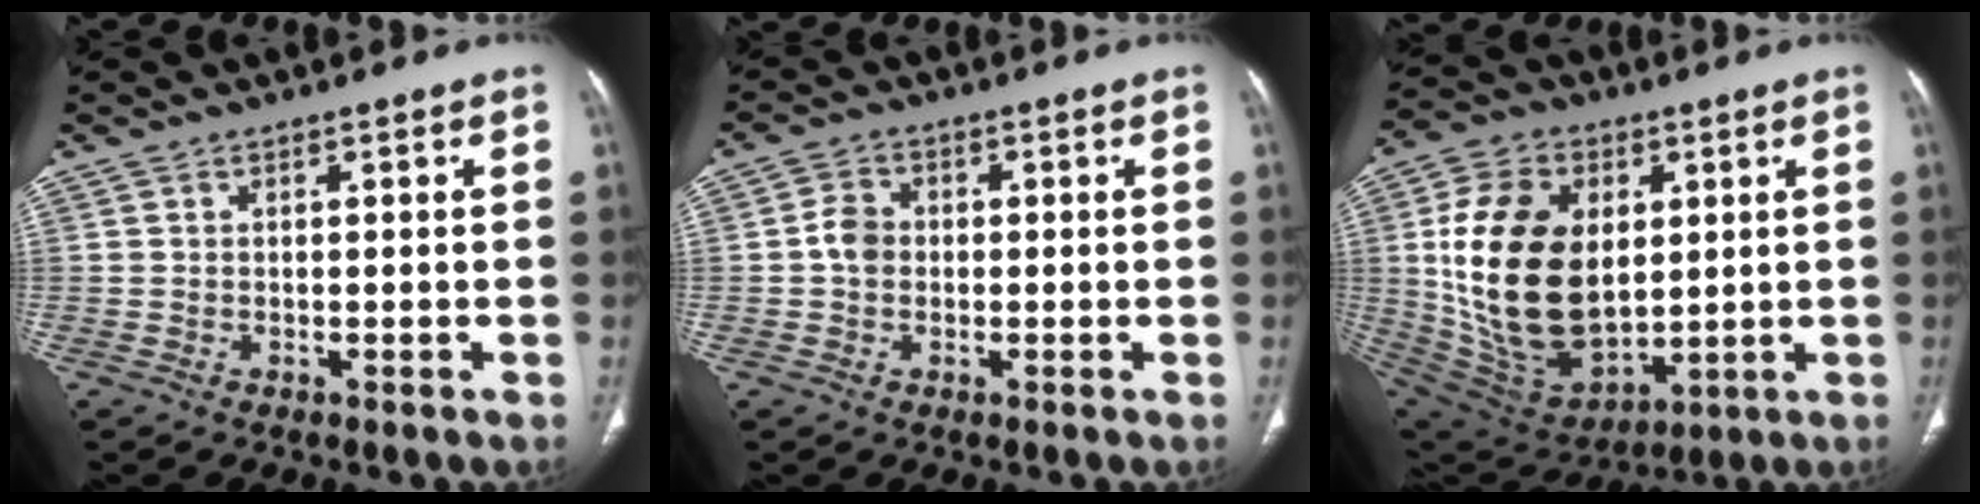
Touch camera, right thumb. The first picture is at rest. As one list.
[{"total": 3.7, "force": [-0.2, 3.1, 2.0], "torque": [-0.028, 0.010, -0.012]}, {"total": 23.1, "force": [2.8, 15.1, 17.3], "torque": [-0.310, -0.015, 0.073]}]